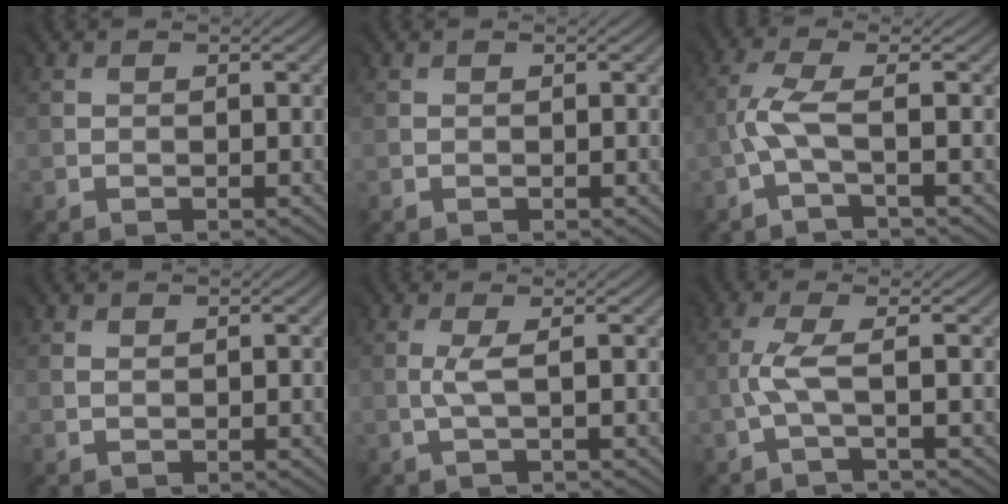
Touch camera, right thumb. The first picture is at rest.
{"total": 0.0}
{"total": 3.4, "force": [-1.0, 0.3, 3.3], "torque": [-0.075, 0.015, -0.031]}
{"total": 1.3, "force": [1.1, 0.6, -0.1], "torque": [0.004, 0.000, 0.024]}
{"total": 1.1, "force": [0.4, -0.3, 1.0], "torque": [-0.022, 0.007, 0.006]}
{"total": 2.2, "force": [-0.4, -0.1, 2.2], "torque": [-0.049, 0.011, -0.013]}